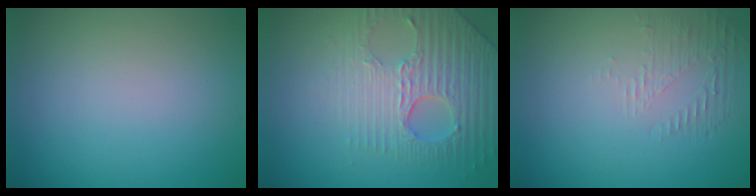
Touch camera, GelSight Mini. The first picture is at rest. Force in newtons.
{"total": 4.2, "press": 4.1, "slide": 1.1}
{"total": 1.6, "press": 0.4, "slide": 1.6}